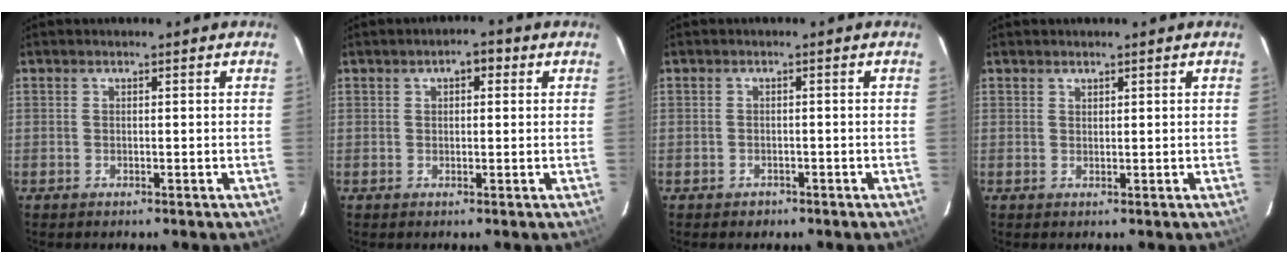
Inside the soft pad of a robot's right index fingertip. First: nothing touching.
{"total": 2.8, "force": [1.0, 1.6, 2.0], "torque": [-0.028, 0.013, 0.013]}
{"total": 1.9, "force": [-1.1, 1.5, 0.3], "torque": [-0.008, 0.003, -0.012]}
{"total": 0.7, "force": [0.6, 0.3, 0.1], "torque": [0.000, 0.001, 0.012]}